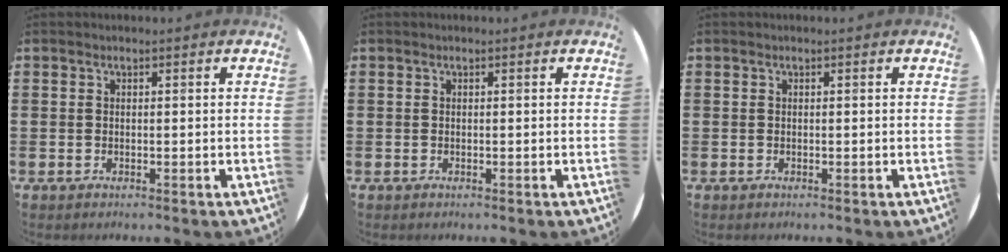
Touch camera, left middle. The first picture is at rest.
{"total": 0.0}
{"total": 0.0}